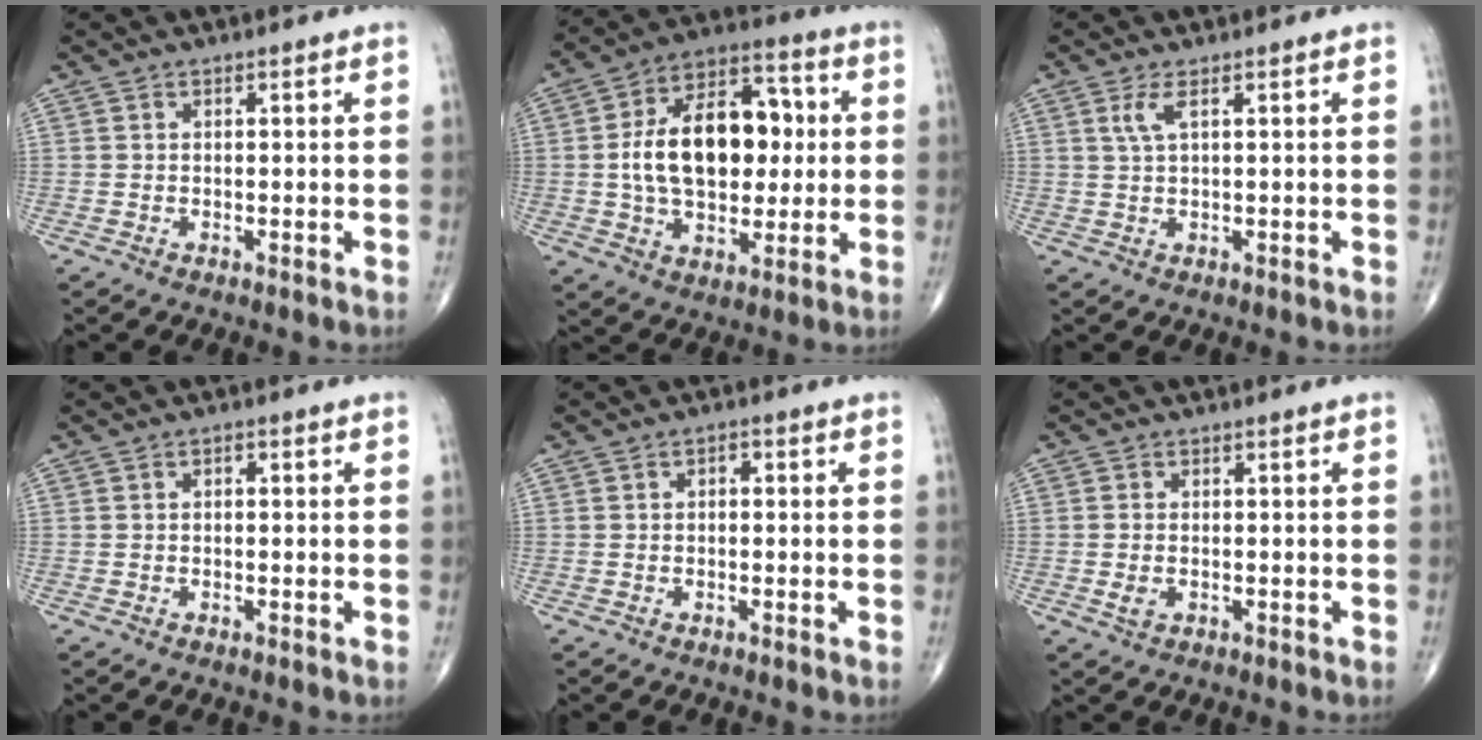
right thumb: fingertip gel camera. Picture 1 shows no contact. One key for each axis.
{"total": 19.8, "fx": 1.3, "fy": 12.1, "fz": 15.6, "tx": -0.226, "ty": 0.025, "tz": 0.022}
{"total": 2.5, "fx": 1.0, "fy": 0.5, "fz": 2.2, "tx": -0.060, "ty": 0.003, "tz": 0.027}
{"total": 0.7, "fx": 0.0, "fy": 0.4, "fz": 0.6, "tx": -0.007, "ty": 0.002, "tz": -0.003}
{"total": 1.3, "fx": 0.1, "fy": 0.8, "fz": 1.0, "tx": -0.009, "ty": 0.004, "tz": -0.004}
{"total": 2.1, "fx": -0.4, "fy": 1.3, "fz": 1.6, "tx": -0.033, "ty": 0.000, "tz": -0.006}